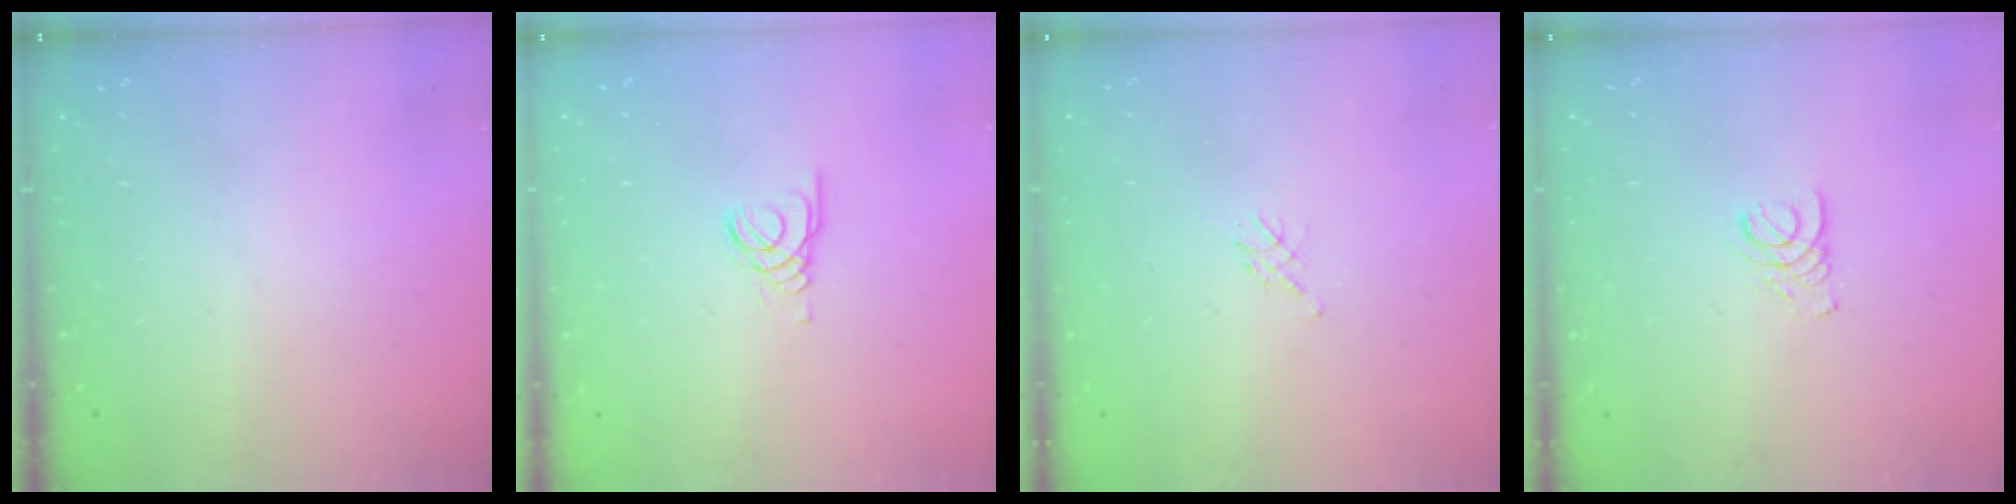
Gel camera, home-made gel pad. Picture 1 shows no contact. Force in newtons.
{"total": 1.5, "press": 1.5, "slide": 0.1}
{"total": 4.8, "press": 4.8, "slide": 0.7}
{"total": 1.9, "press": 1.9, "slide": 0.2}